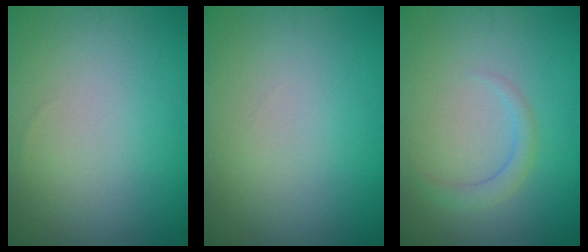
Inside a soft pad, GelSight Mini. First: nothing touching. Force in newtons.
{"total": 0.0}
{"total": 1.5, "press": 1.5, "slide": 0.1}